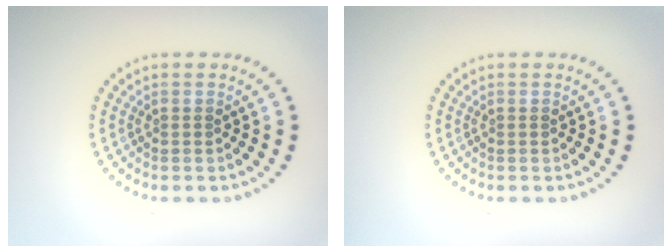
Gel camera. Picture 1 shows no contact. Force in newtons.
{"total": 0.0}